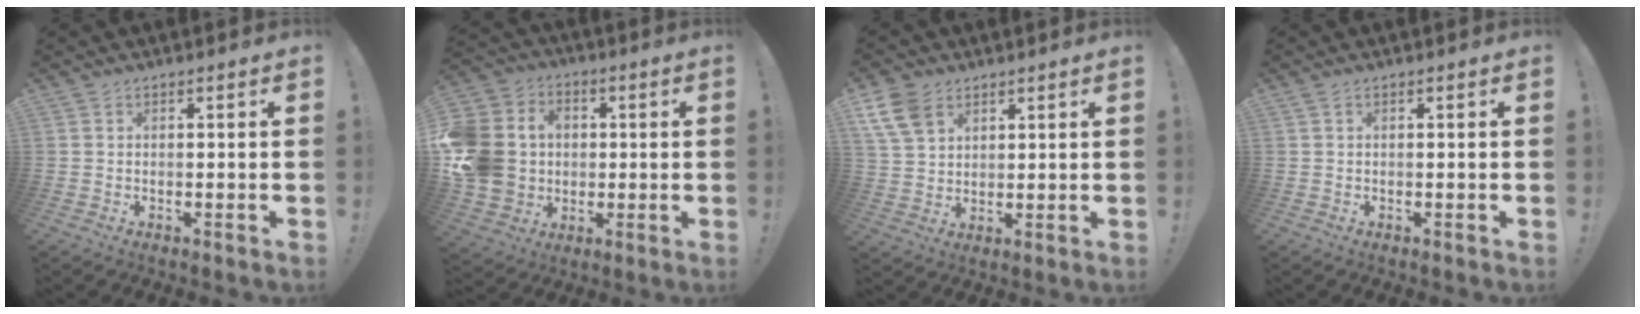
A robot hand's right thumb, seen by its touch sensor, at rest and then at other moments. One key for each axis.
{"total": 14.5, "fx": -0.4, "fy": 12.8, "fz": 6.9, "tx": -0.122, "ty": 0.016, "tz": 0.002}
{"total": 11.2, "fx": 6.2, "fy": 7.7, "fz": 5.3, "tx": -0.101, "ty": -0.022, "tz": 0.126}
{"total": 0.6, "fx": 0.2, "fy": 0.1, "fz": 0.5, "tx": -0.014, "ty": 0.001, "tz": 0.004}